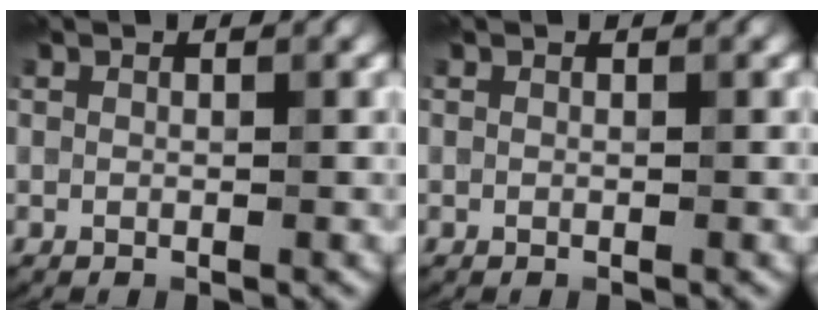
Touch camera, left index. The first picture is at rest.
{"total": 0.0}